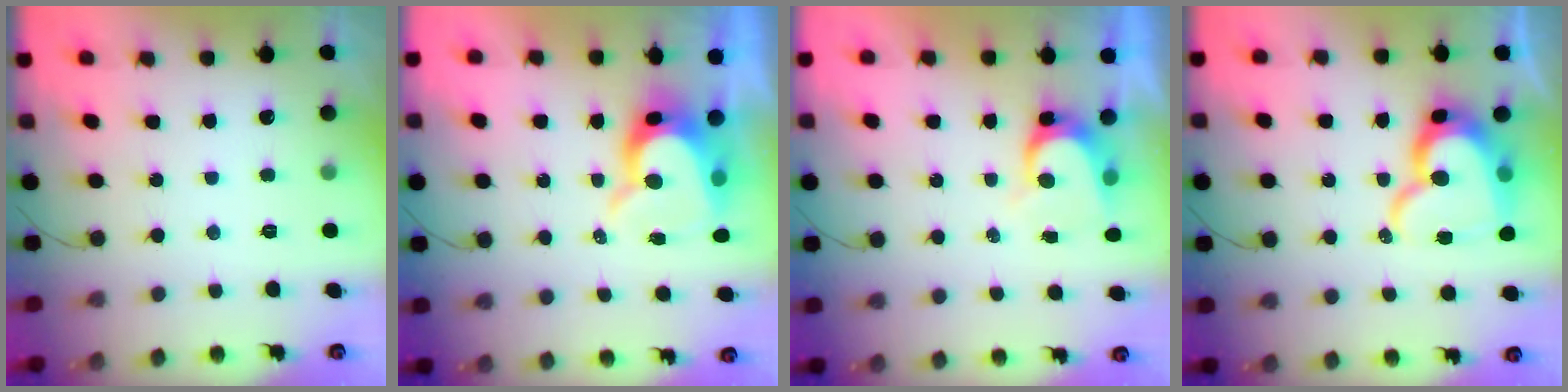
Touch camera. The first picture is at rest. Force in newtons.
{"total": 9.6, "press": 9.6, "slide": 0.8}
{"total": 5.2, "press": 5.2, "slide": 0.4}
{"total": 17.4, "press": 17.3, "slide": 1.6}